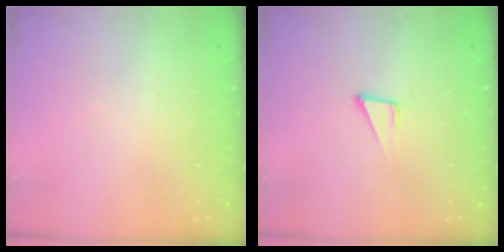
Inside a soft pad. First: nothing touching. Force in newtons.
{"total": 3.2, "press": 3.2, "slide": 0.2}